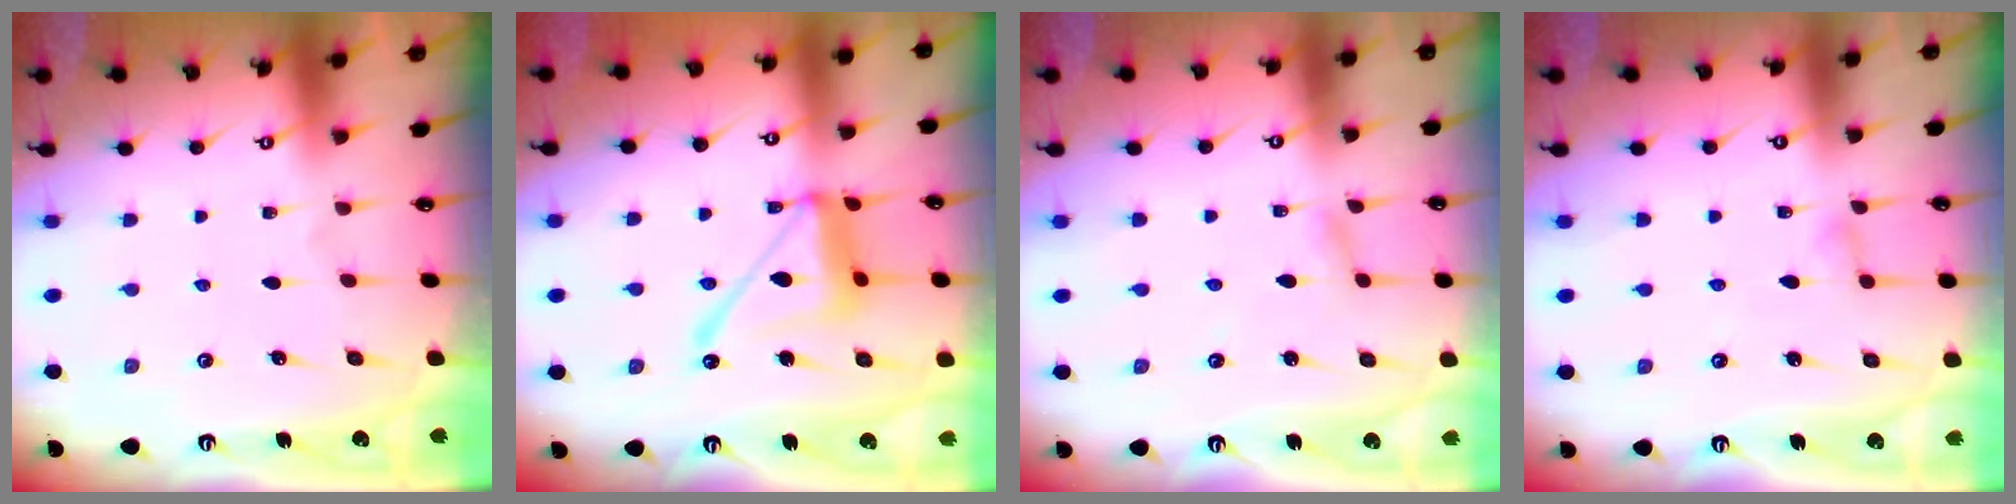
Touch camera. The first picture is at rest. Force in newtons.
{"total": 14.6, "press": 14.6, "slide": 1.4}
{"total": 2.3, "press": 2.3, "slide": 0.2}
{"total": 4.1, "press": 4.1, "slide": 0.6}